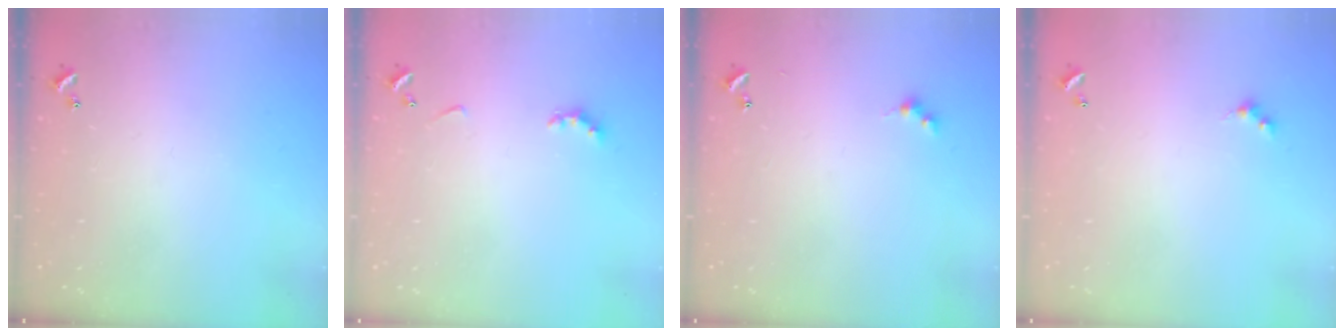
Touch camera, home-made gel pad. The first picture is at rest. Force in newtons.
{"total": 2.9, "press": 2.8, "slide": 0.6}
{"total": 2.6, "press": 2.6, "slide": 0.5}
{"total": 1.5, "press": 1.4, "slide": 0.3}